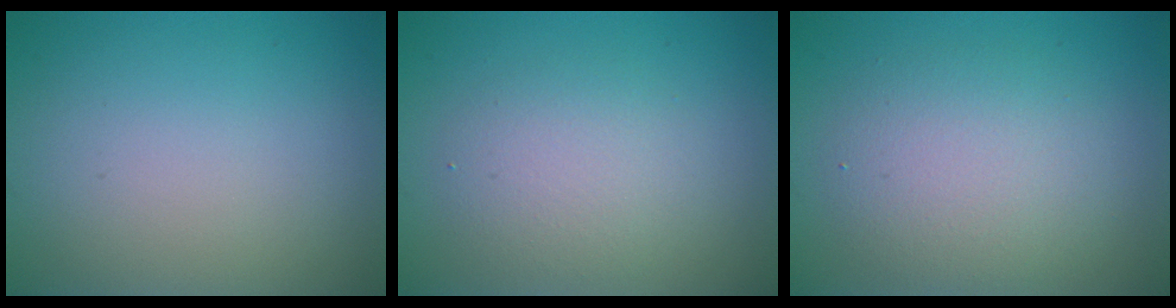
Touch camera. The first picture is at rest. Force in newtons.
{"total": 2.9, "press": 2.9, "slide": 0.2}
{"total": 4.2, "press": 4.2, "slide": 0.3}